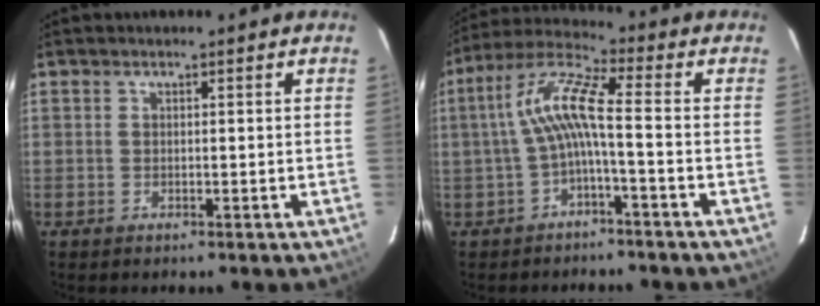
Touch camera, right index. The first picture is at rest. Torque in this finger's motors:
{"motor_torque": [0.90, -0.36, 0.76, 0.21]}